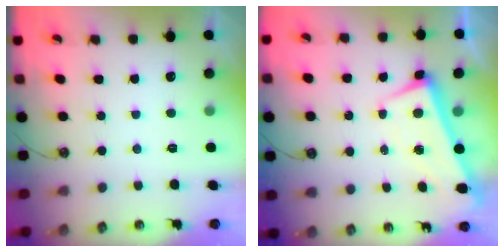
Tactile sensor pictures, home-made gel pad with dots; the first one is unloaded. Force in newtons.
{"total": 1.6, "press": 0.6, "slide": 1.4}